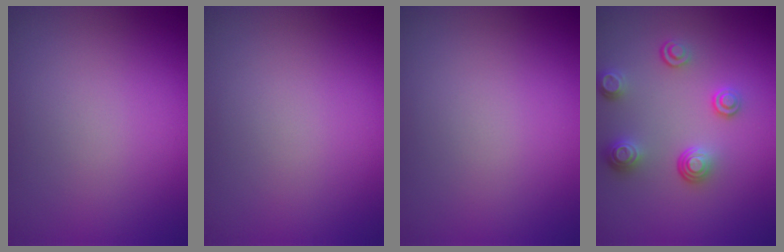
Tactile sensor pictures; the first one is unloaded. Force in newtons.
{"total": 0.0}
{"total": 0.0}
{"total": 3.4, "press": 2.8, "slide": 1.9}